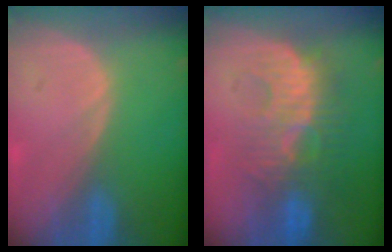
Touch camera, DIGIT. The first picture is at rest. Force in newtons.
{"total": 9.0, "press": 8.9, "slide": 1.7}